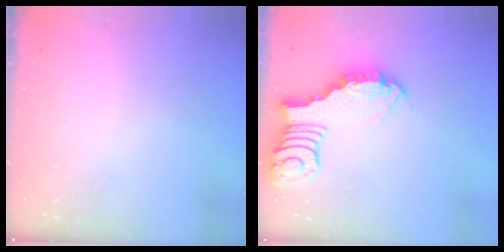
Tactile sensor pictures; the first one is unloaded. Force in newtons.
{"total": 3.8, "press": 3.8, "slide": 0.3}